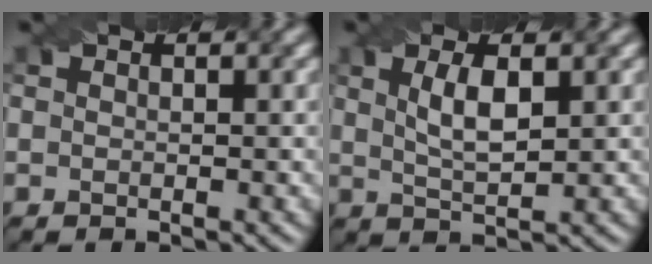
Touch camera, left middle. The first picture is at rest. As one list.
[{"total": 3.3, "force": [0.7, 1.1, 3.0], "torque": [-0.064, 0.002, 0.018]}]